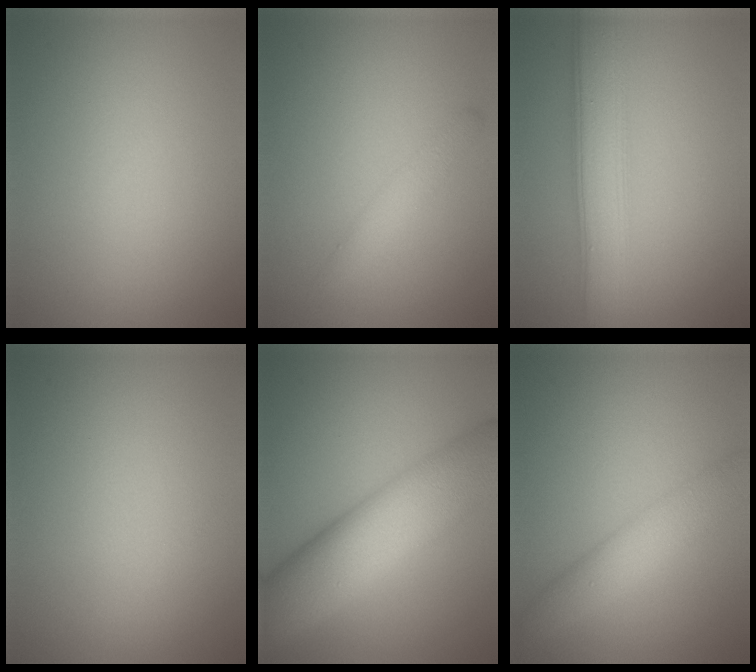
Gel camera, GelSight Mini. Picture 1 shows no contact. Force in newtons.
{"total": 1.7, "press": 1.7, "slide": 0.1}
{"total": 5.4, "press": 5.4, "slide": 0.1}
{"total": 0.0}
{"total": 11.3, "press": 11.3, "slide": 0.3}
{"total": 4.4, "press": 4.4, "slide": 0.1}